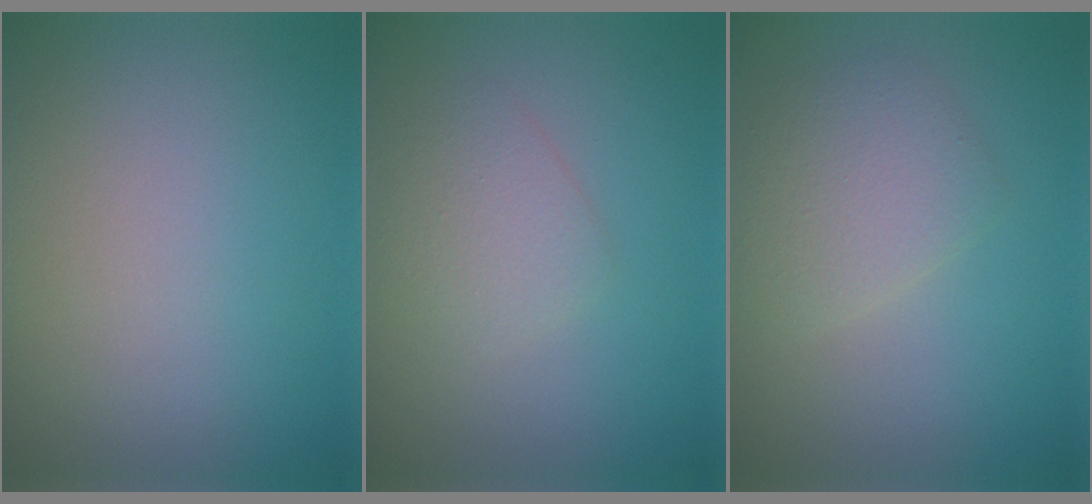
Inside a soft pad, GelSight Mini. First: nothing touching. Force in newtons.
{"total": 2.1, "press": 2.1, "slide": 0.0}
{"total": 2.9, "press": 2.9, "slide": 0.0}